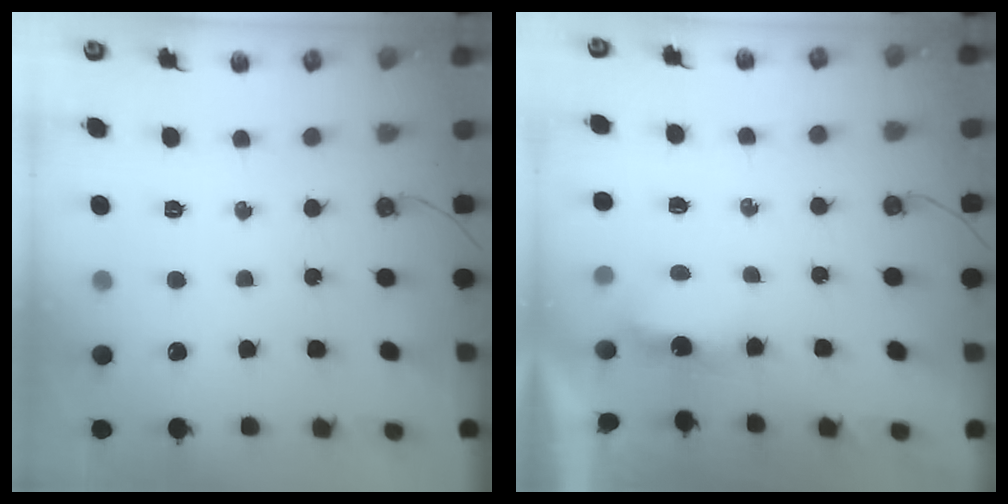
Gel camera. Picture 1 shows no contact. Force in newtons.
{"total": 3.8, "press": 3.7, "slide": 0.6}